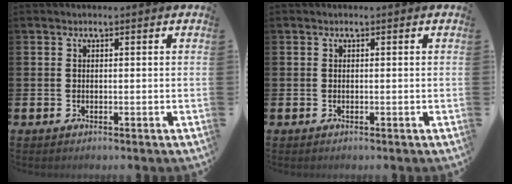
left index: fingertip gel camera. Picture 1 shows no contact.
{"total": 0.0}